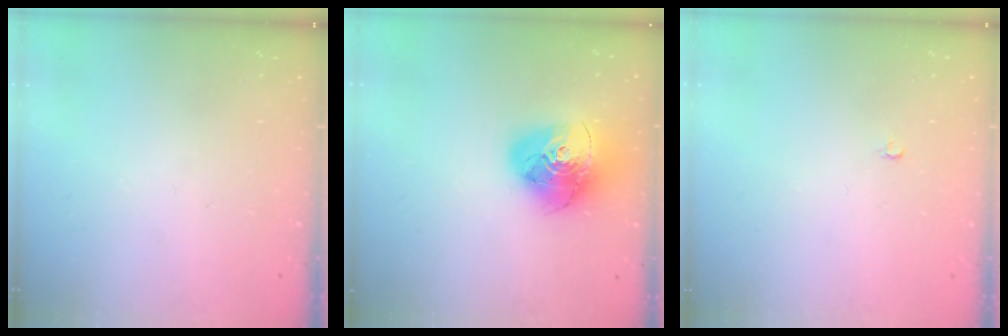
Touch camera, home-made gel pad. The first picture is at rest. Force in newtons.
{"total": 18.4, "press": 18.3, "slide": 2.1}
{"total": 2.1, "press": 2.1, "slide": 0.2}